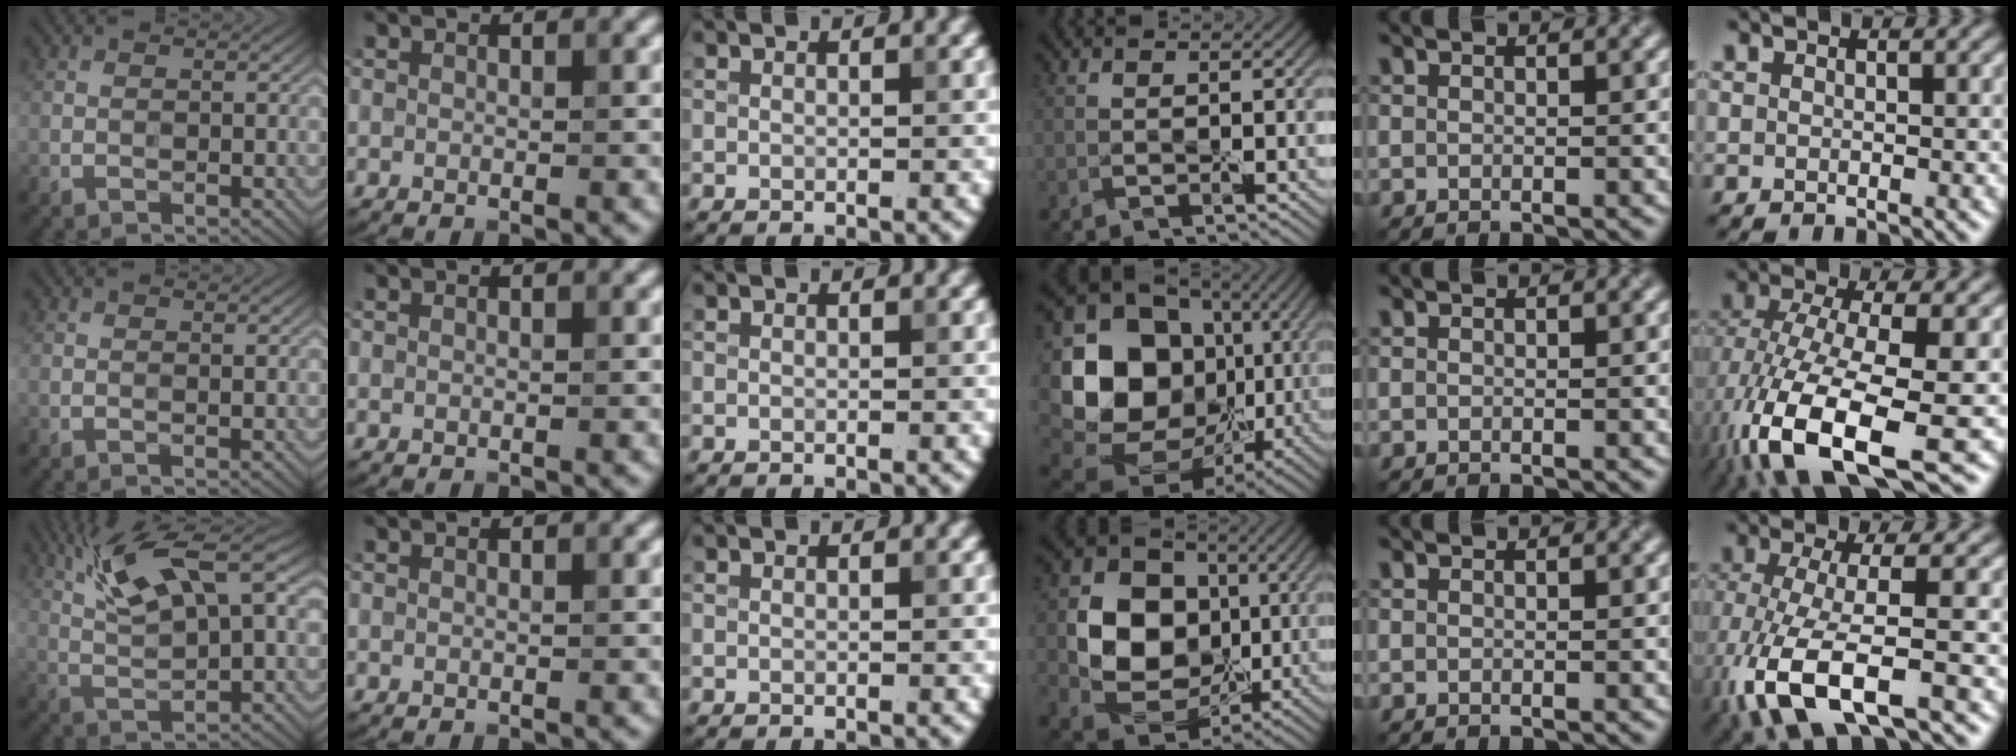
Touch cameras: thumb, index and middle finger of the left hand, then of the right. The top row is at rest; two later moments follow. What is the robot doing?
{"motion": "peel", "object": "window cling"}